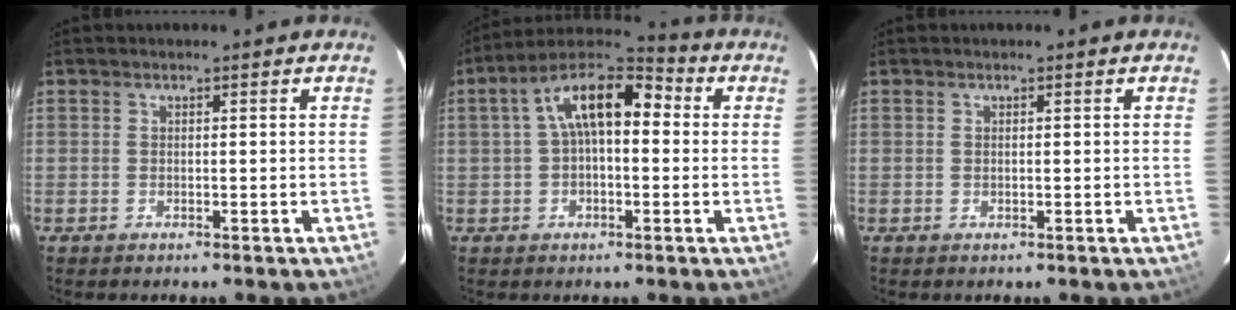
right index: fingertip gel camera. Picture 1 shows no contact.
{"total": 11.8, "force": [1.5, 6.0, 10.0], "torque": [-0.179, 0.038, 0.017]}
{"total": 0.0}